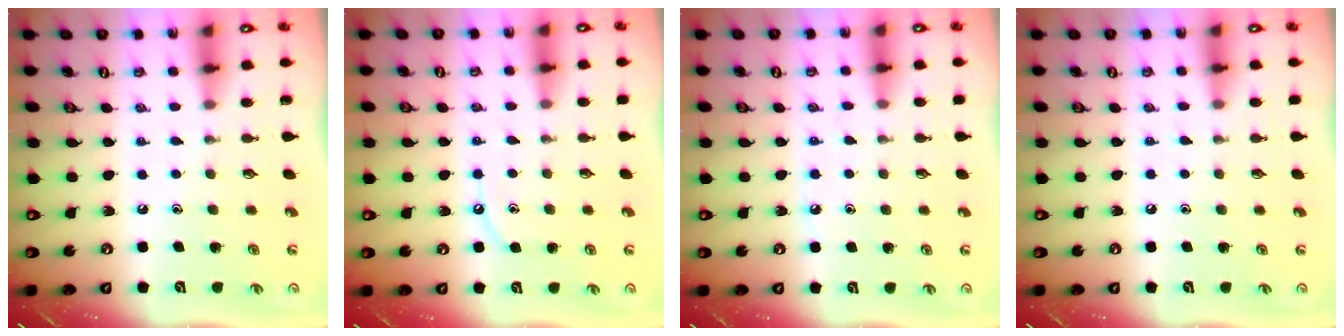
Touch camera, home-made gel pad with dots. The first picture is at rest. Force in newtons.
{"total": 4.6, "press": 4.5, "slide": 0.6}
{"total": 5.9, "press": 5.9, "slide": 0.8}
{"total": 3.5, "press": 3.5, "slide": 0.5}